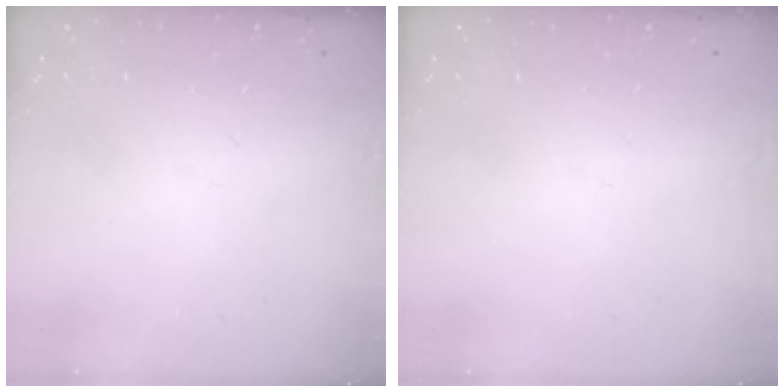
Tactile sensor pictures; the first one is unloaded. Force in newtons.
{"total": 0.0}